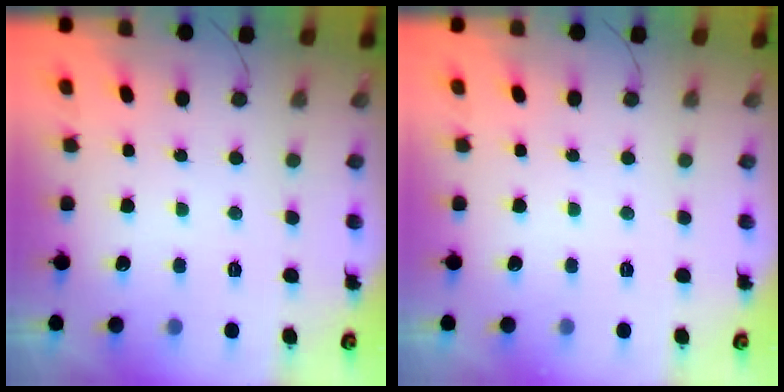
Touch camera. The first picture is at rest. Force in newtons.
{"total": 0.0}